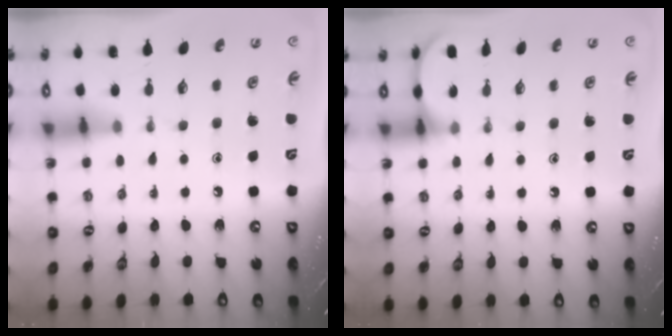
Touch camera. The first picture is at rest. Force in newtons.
{"total": 3.9, "press": 3.8, "slide": 0.5}